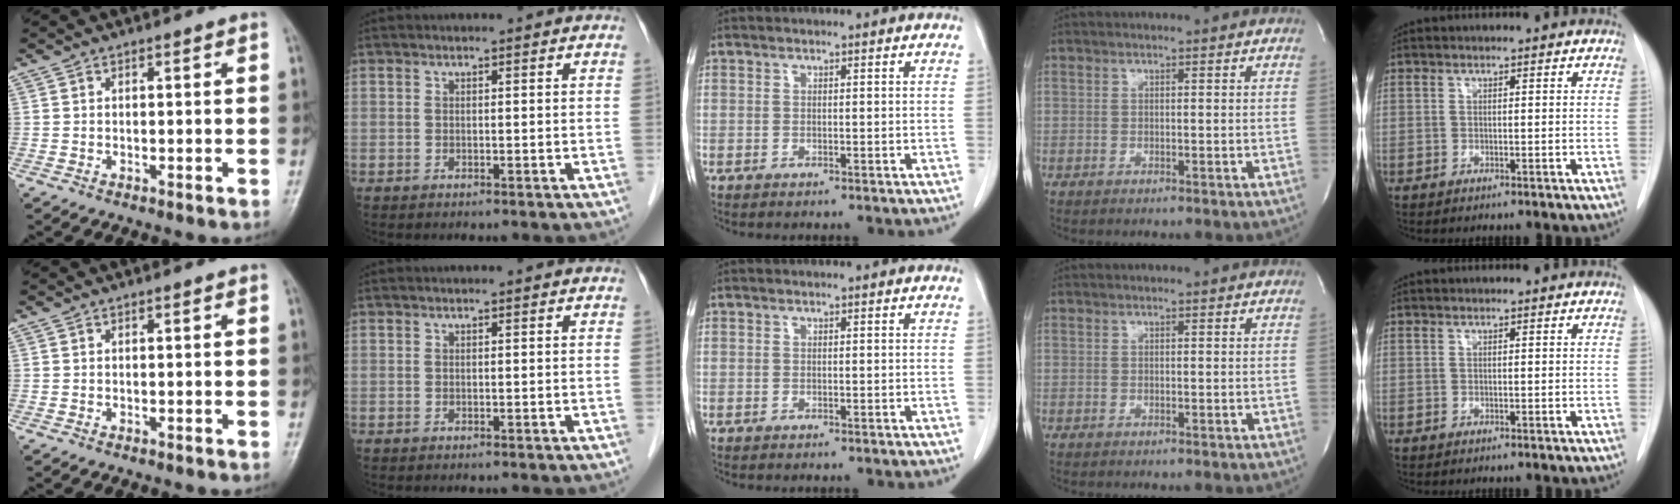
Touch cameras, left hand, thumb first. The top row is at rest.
{}